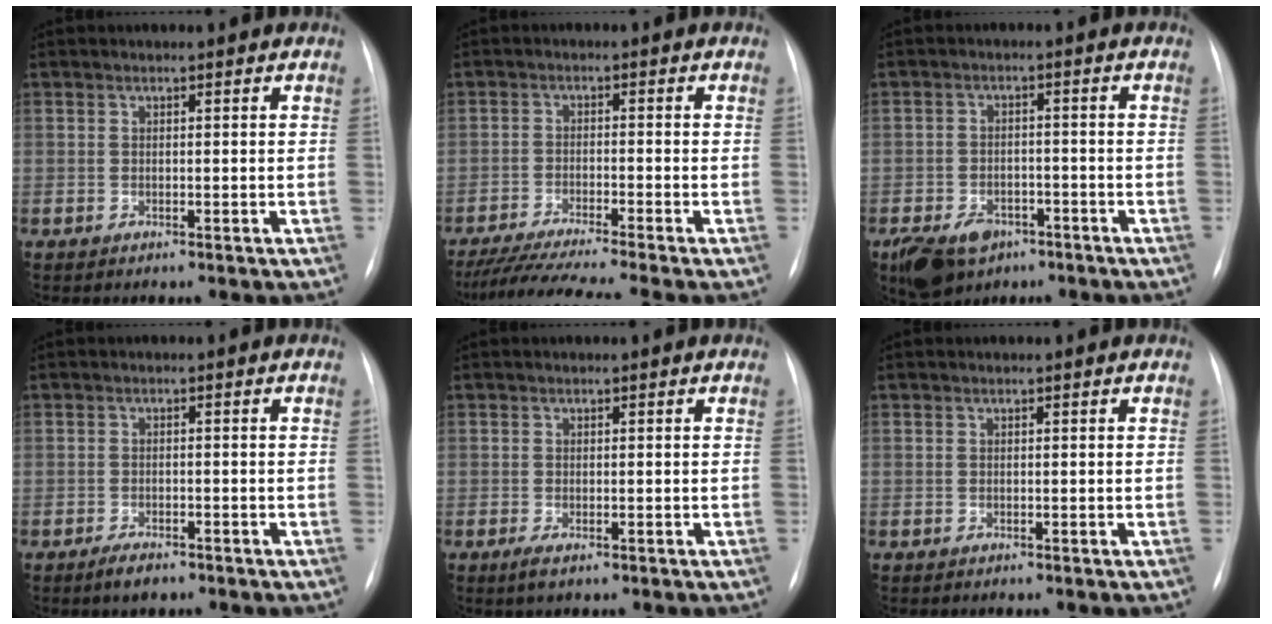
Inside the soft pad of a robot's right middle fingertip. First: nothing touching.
{"total": 11.6, "force": [-9.9, -1.3, 5.8], "torque": [-0.088, -0.023, -0.158]}
{"total": 9.5, "force": [-5.8, 6.1, 4.4], "torque": [-0.088, 0.003, -0.086]}
{"total": 2.6, "force": [-1.9, 1.0, 1.4], "torque": [-0.032, -0.003, -0.027]}
{"total": 1.6, "force": [-0.7, 0.6, 1.3], "torque": [-0.023, -0.004, -0.007]}
{"total": 0.0}